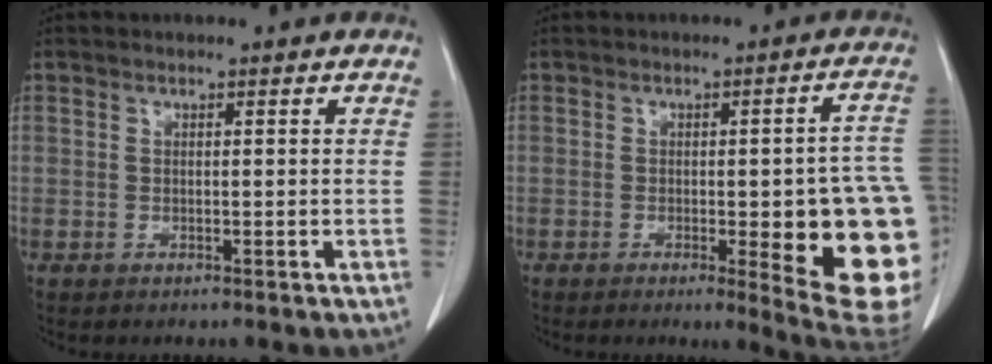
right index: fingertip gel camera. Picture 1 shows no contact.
{"total": 17.1, "force": [-3.1, 2.8, 16.6], "torque": [-0.128, 0.009, -0.021]}